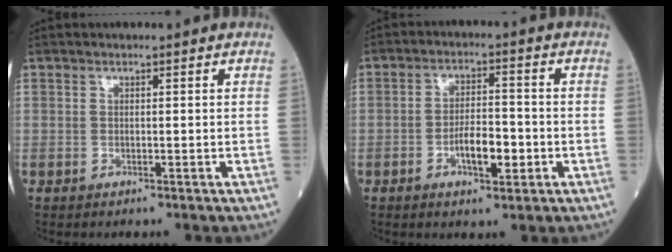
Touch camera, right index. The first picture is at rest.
{"total": 6.0, "force": [-2.0, 2.0, 5.3], "torque": [-0.090, 0.006, -0.032]}